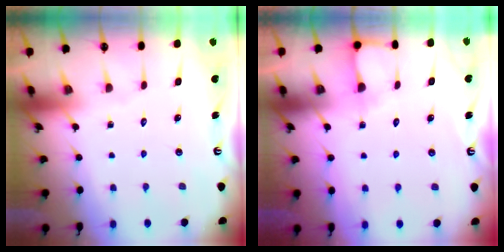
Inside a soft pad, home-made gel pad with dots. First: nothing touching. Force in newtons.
{"total": 5.5, "press": 5.5, "slide": 0.5}